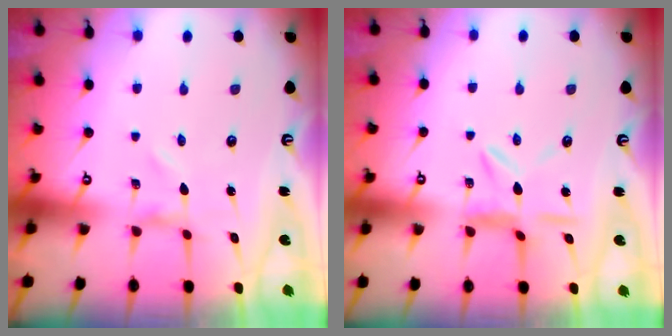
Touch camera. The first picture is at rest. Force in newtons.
{"total": 6.9, "press": 6.9, "slide": 0.6}